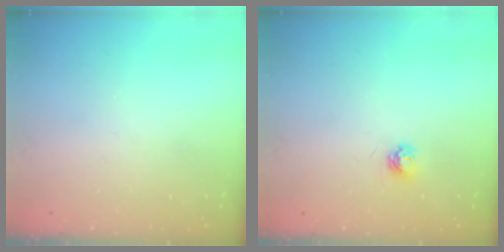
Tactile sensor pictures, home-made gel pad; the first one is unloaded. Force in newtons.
{"total": 4.5, "press": 4.5, "slide": 0.5}